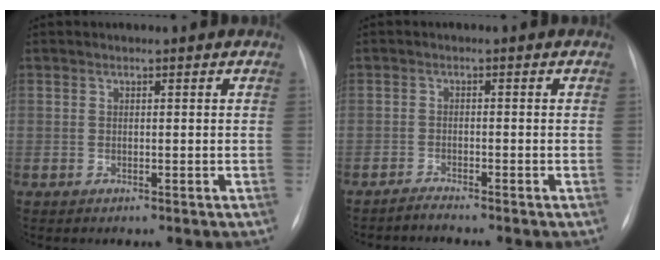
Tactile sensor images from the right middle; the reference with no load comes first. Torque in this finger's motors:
{"motor_torque": [-0.20, -0.06, -0.05, 0.01]}